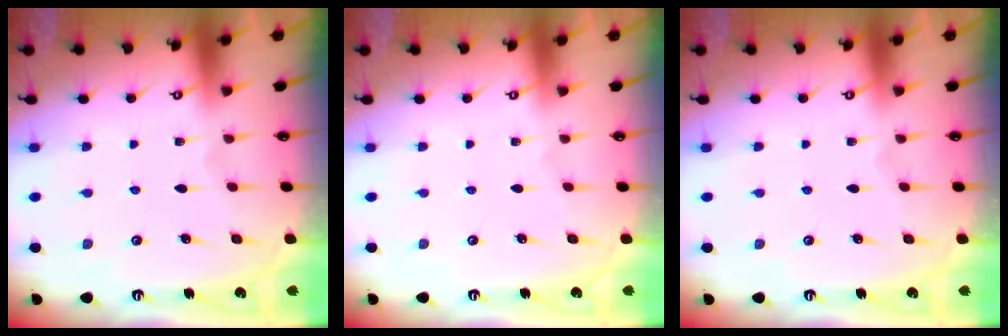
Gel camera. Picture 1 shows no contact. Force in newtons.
{"total": 0.0}
{"total": 0.0}